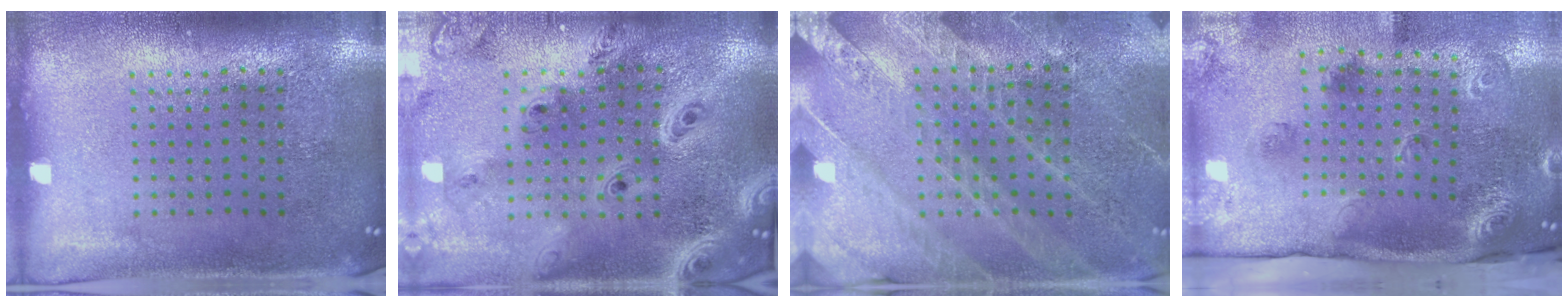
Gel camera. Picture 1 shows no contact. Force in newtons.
{"total": 4.0, "press": 3.1, "slide": 2.6}
{"total": 2.8, "press": 2.7, "slide": 0.7}
{"total": 2.3, "press": 1.8, "slide": 1.5}